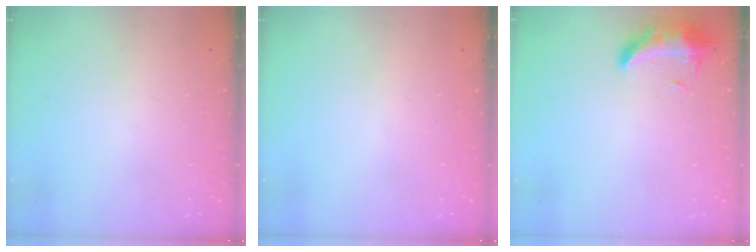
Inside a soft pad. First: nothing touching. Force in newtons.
{"total": 0.9, "press": 0.0, "slide": 0.9}
{"total": 12.2, "press": 9.7, "slide": 7.4}